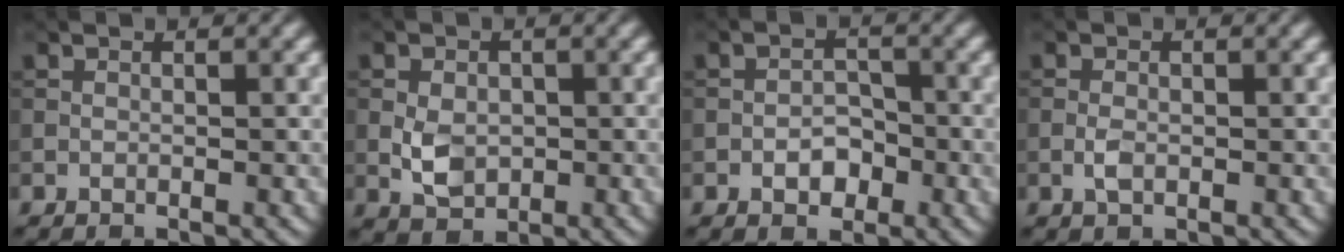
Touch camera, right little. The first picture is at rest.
{"total": 3.3, "force": [-0.5, 2.4, 2.2], "torque": [-0.041, -0.002, -0.010]}
{"total": 2.4, "force": [-1.0, 1.5, 1.5], "torque": [-0.022, 0.006, -0.019]}
{"total": 1.3, "force": [-0.4, 0.7, 1.0], "torque": [-0.023, 0.000, -0.011]}